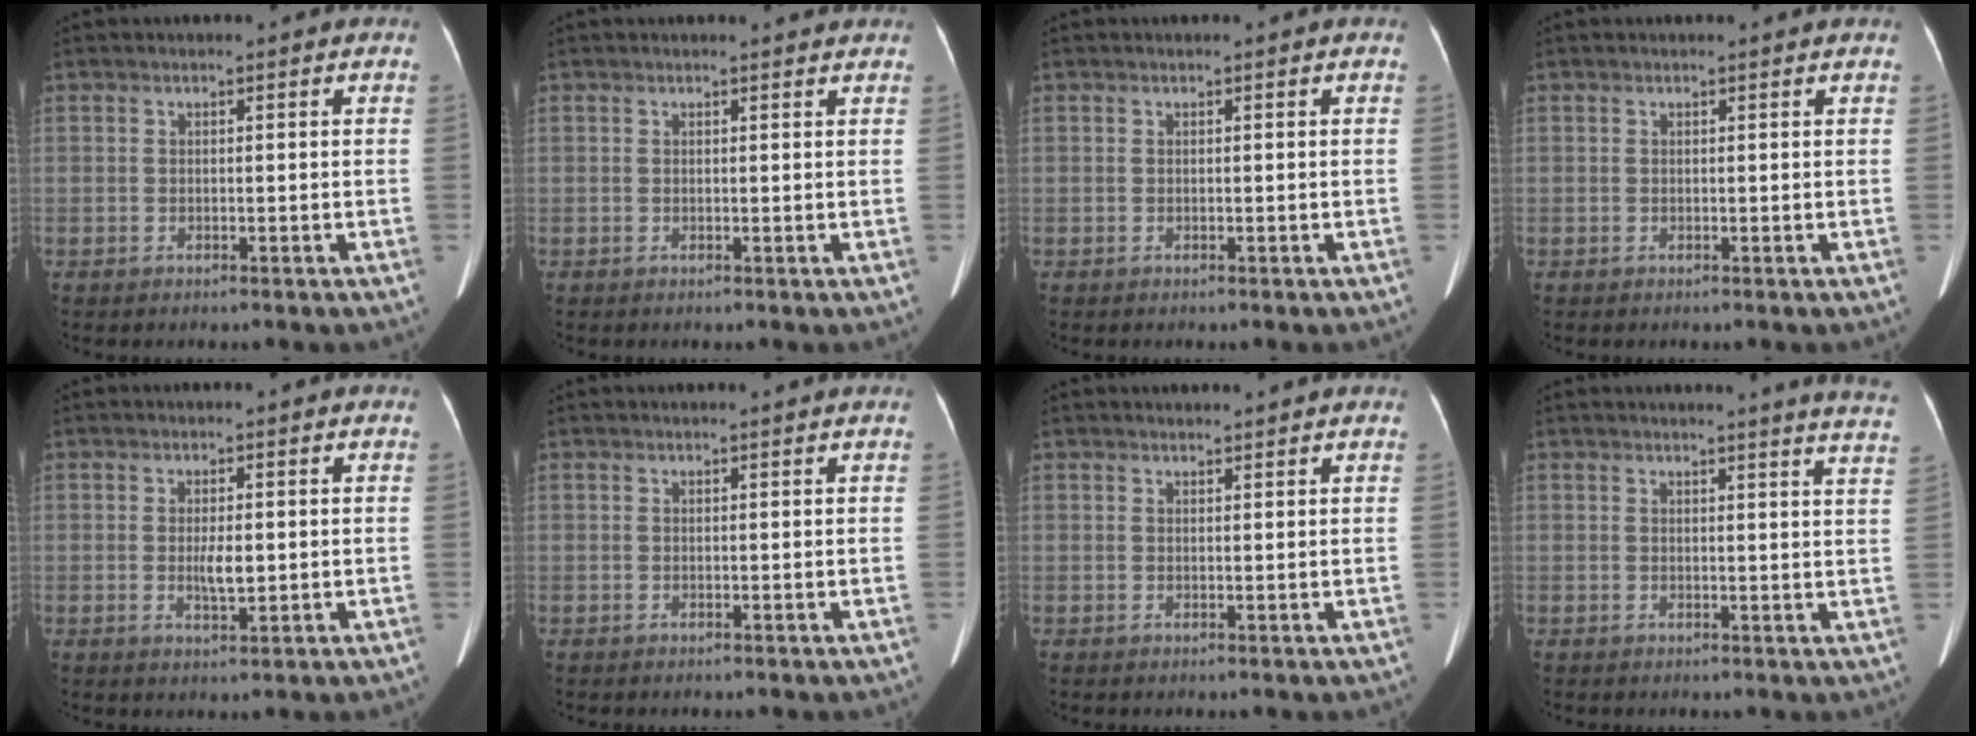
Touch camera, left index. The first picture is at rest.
{"total": 1.8, "force": [1.8, 0.0, 0.2], "torque": [-0.009, 0.001, 0.017]}
{"total": 0.0}
{"total": 0.8, "force": [0.7, 0.0, 0.1], "torque": [-0.008, 0.001, 0.008]}
{"total": 3.0, "force": [-0.1, 0.9, 2.9], "torque": [-0.054, -0.003, 0.000]}
{"total": 1.0, "force": [0.9, -0.2, 0.3], "torque": [-0.012, -0.002, 0.014]}
{"total": 1.7, "force": [1.7, 0.0, 0.3], "torque": [-0.007, 0.012, 0.029]}
{"total": 9.0, "force": [8.5, -1.1, 2.8], "torque": [-0.027, -0.060, 0.067]}